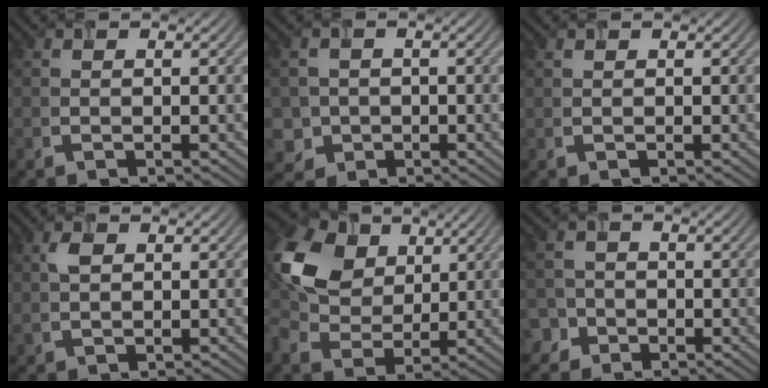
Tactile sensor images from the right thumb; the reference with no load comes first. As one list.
[{"total": 3.3, "force": [-0.8, 3.2, 0.3], "torque": [-0.005, -0.009, -0.025]}, {"total": 0.0}, {"total": 2.1, "force": [0.8, 1.3, 1.5], "torque": [-0.036, 0.002, 0.015]}, {"total": 11.3, "force": [3.9, 8.3, 6.7], "torque": [-0.173, 0.020, 0.064]}, {"total": 3.7, "force": [-2.0, 3.0, 0.7], "torque": [-0.010, 0.001, -0.052]}]